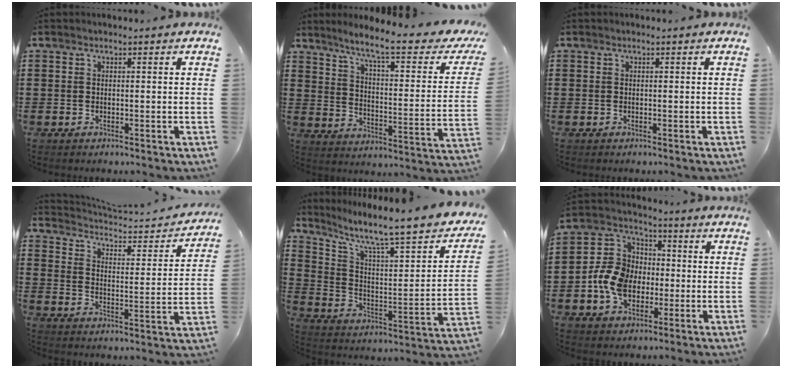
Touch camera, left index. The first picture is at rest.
{"total": 8.3, "force": [6.2, -0.2, 5.5], "torque": [-0.122, -0.045, 0.093]}
{"total": 0.0}
{"total": 2.6, "force": [2.5, 0.5, 0.8], "torque": [-0.036, -0.025, 0.031]}
{"total": 8.7, "force": [6.8, 0.9, 5.4], "torque": [-0.117, -0.055, 0.102]}
{"total": 9.5, "force": [-2.2, 7.5, 5.3], "torque": [-0.139, 0.022, -0.043]}